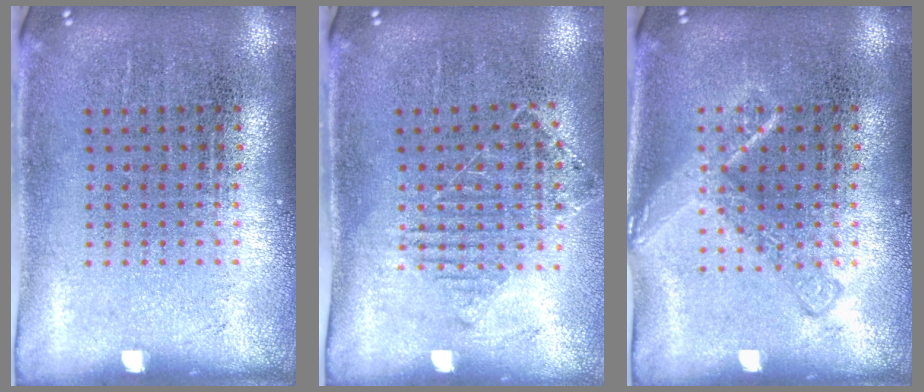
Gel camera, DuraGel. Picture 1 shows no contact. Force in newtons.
{"total": 1.1, "press": 1.0, "slide": 0.5}
{"total": 1.5, "press": 1.5, "slide": 0.2}